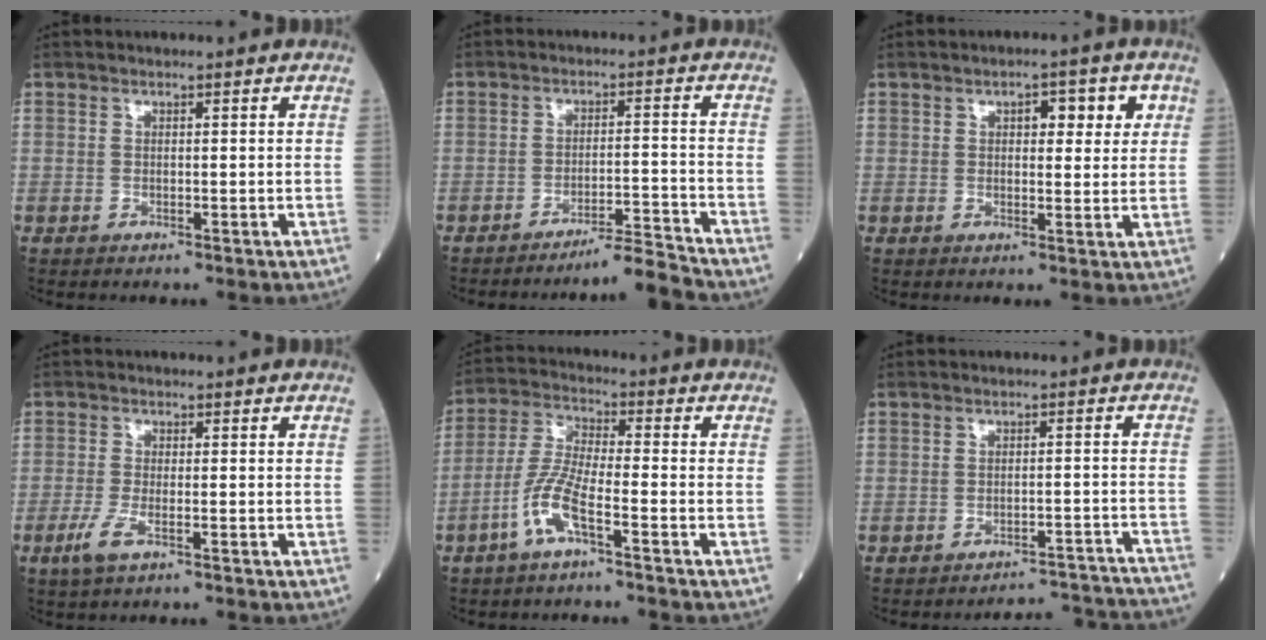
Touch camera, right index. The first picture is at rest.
{"total": 5.2, "force": [-4.8, -1.8, 0.9], "torque": [-0.006, -0.007, -0.080]}
{"total": 4.9, "force": [1.9, 2.2, 3.9], "torque": [-0.044, 0.012, 0.023]}
{"total": 3.3, "force": [-1.9, 0.5, 2.7], "torque": [-0.068, -0.008, -0.041]}
{"total": 7.2, "force": [-3.7, 0.9, 6.1], "torque": [-0.138, 0.006, -0.077]}
{"total": 11.3, "force": [-11.3, -0.3, -0.1], "torque": [0.023, 0.017, -0.130]}